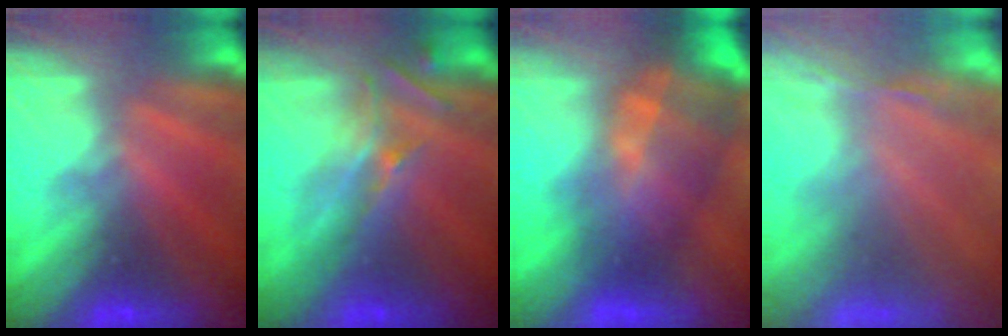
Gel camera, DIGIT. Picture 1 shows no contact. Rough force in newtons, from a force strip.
{"total": 2.6}
{"total": 9.4}
{"total": 10.1}